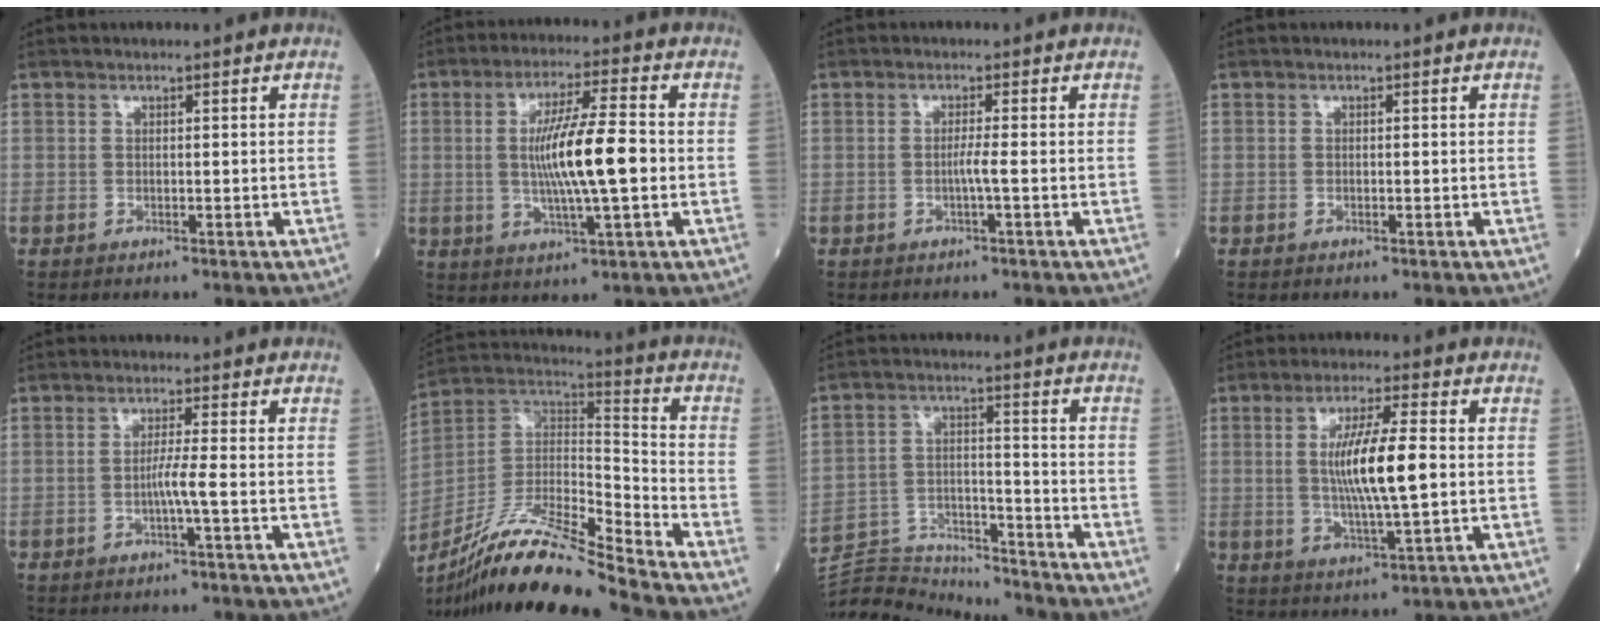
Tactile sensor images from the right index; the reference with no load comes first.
{"total": 10.9, "force": [-0.4, 0.8, 10.9], "torque": [-0.197, 0.000, -0.009]}
{"total": 1.5, "force": [-0.5, -0.5, 1.4], "torque": [-0.024, 0.000, -0.012]}
{"total": 0.0}
{"total": 2.6, "force": [-0.9, -0.7, 2.3], "torque": [-0.042, -0.001, -0.020]}
{"total": 18.7, "force": [-15.3, 0.4, 10.7], "torque": [-0.220, -0.001, -0.284]}
{"total": 13.5, "force": [-13.4, 0.5, 0.5], "torque": [-0.012, 0.025, -0.225]}
{"total": 10.3, "force": [0.4, 1.0, 10.3], "torque": [-0.192, -0.002, 0.008]}